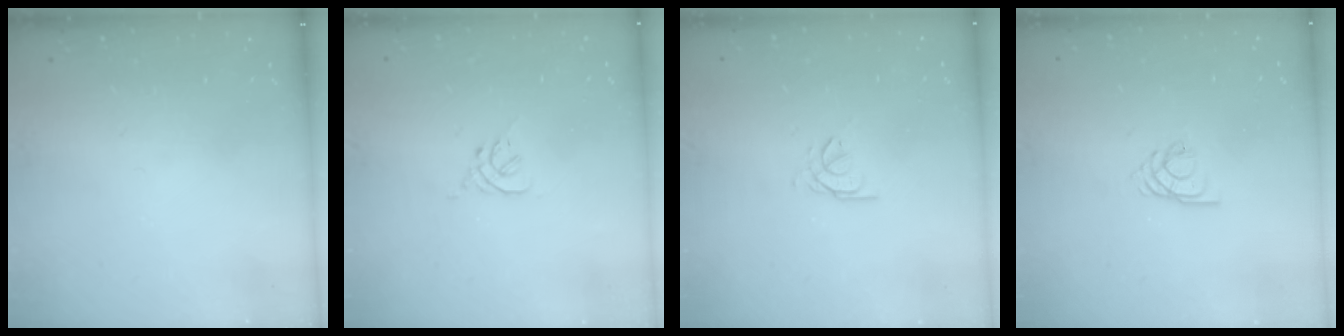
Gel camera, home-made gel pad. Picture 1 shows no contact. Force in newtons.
{"total": 1.6, "press": 1.5, "slide": 0.6}
{"total": 0.7, "press": 0.6, "slide": 0.3}
{"total": 2.6, "press": 2.6, "slide": 0.3}